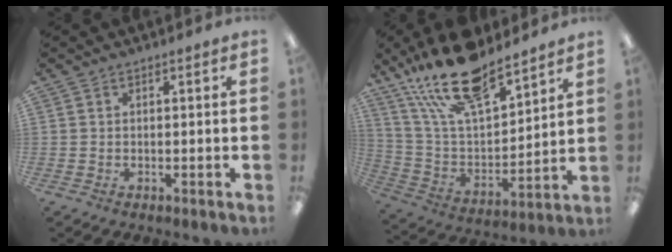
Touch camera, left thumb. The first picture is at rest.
{"total": 21.0, "force": [16.2, 7.2, 11.2], "torque": [-0.220, -0.086, 0.285]}